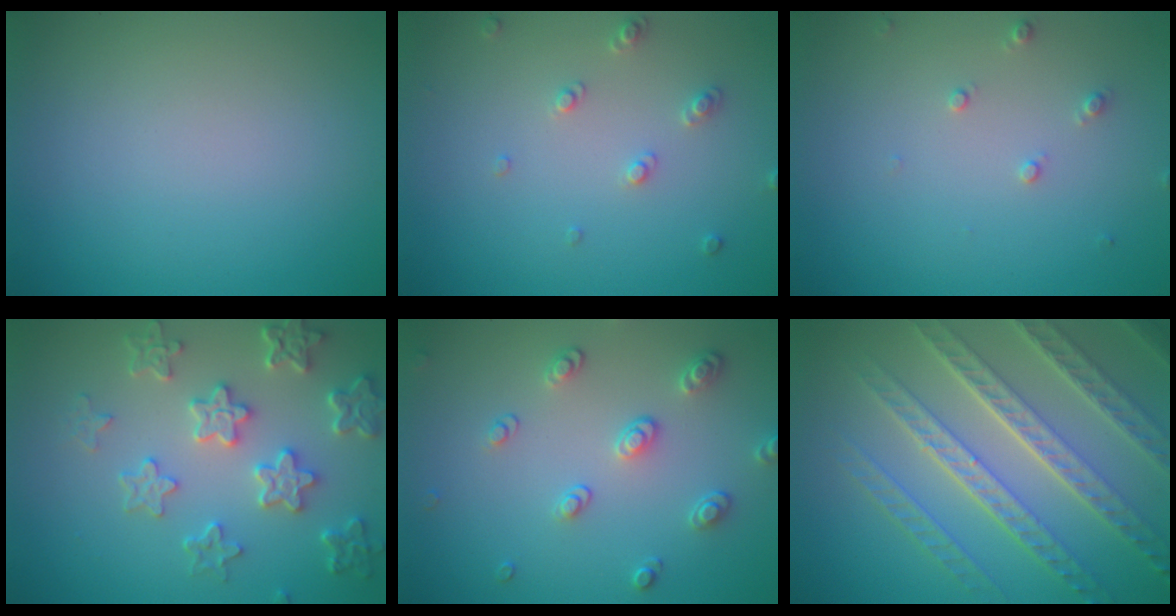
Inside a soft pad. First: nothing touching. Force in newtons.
{"total": 1.6, "press": 1.5, "slide": 0.4}
{"total": 1.1, "press": 1.1, "slide": 0.2}
{"total": 5.1, "press": 4.2, "slide": 2.9}
{"total": 2.6, "press": 2.5, "slide": 0.8}
{"total": 8.0, "press": 5.7, "slide": 5.6}